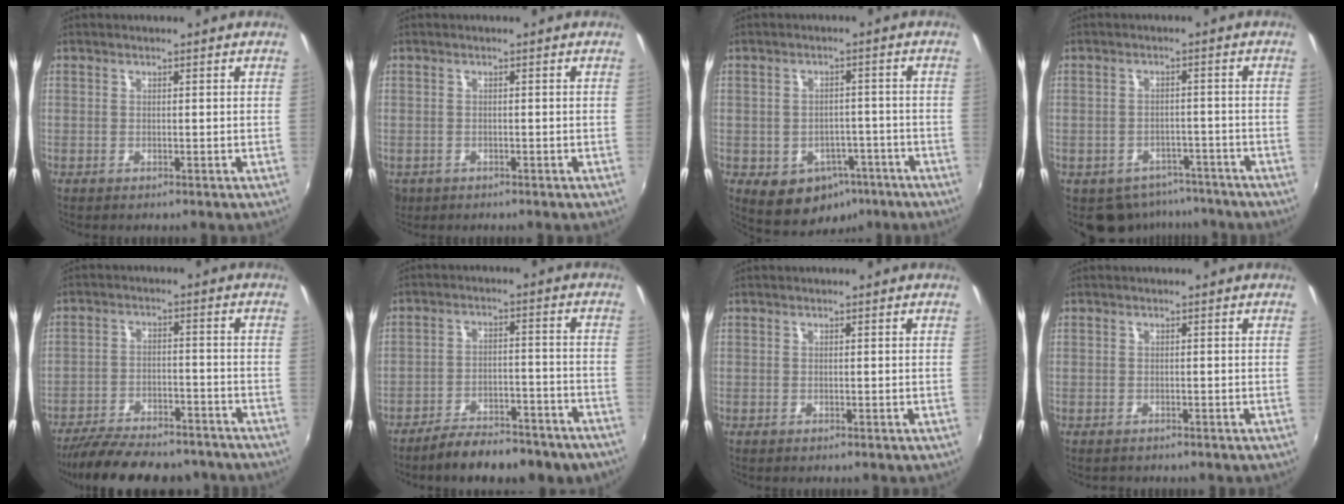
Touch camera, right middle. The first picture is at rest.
{"total": 2.8, "force": [-1.1, 2.3, 1.1], "torque": [-0.027, -0.007, -0.014]}
{"total": 10.2, "force": [-5.1, 7.7, 4.2], "torque": [-0.083, 0.011, -0.046]}
{"total": 6.4, "force": [-5.0, 3.8, 1.2], "torque": [-0.036, -0.003, -0.063]}
{"total": 19.7, "force": [-16.7, 6.2, 8.5], "torque": [-0.173, -0.016, -0.233]}
{"total": 14.6, "force": [-12.1, 4.4, 6.9], "torque": [-0.125, -0.001, -0.162]}
{"total": 0.0}
{"total": 1.1, "force": [-0.7, 0.7, -0.1], "torque": [-0.002, -0.001, -0.012]}